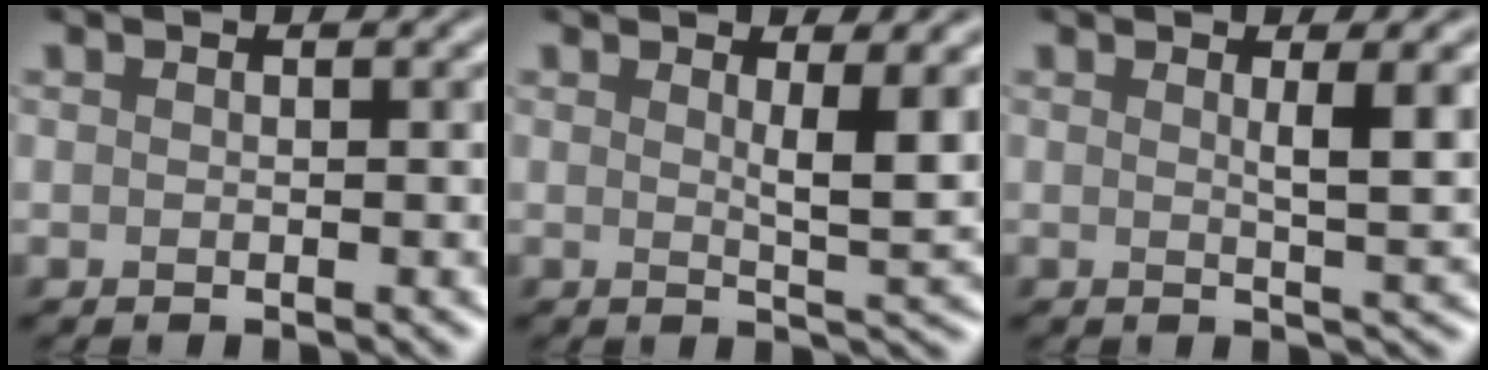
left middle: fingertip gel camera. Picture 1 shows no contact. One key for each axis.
{"total": 3.5, "fx": 1.1, "fy": 0.6, "fz": 3.3, "tx": -0.042, "ty": -0.006, "tz": 0.024}
{"total": 3.6, "fx": 0.8, "fy": 0.7, "fz": 3.4, "tx": -0.038, "ty": 0.000, "tz": 0.016}